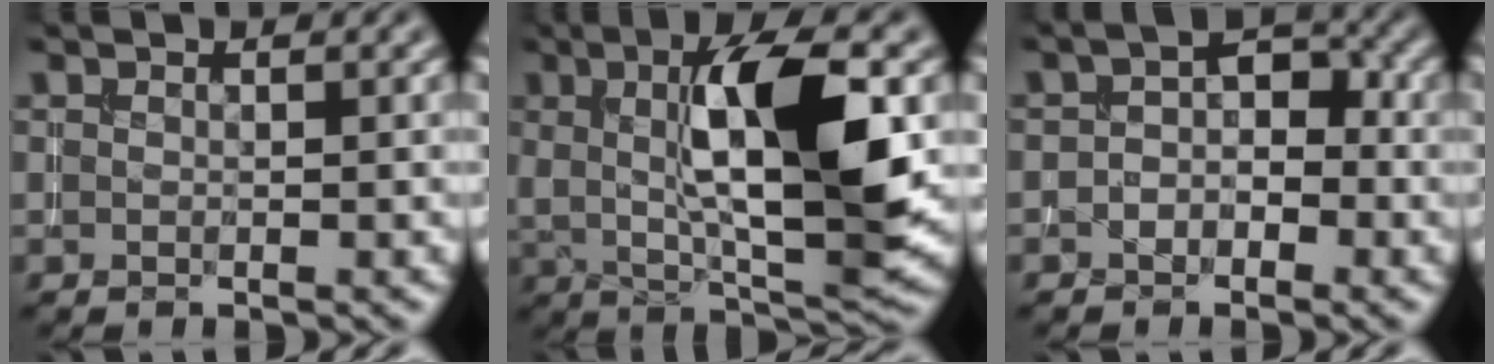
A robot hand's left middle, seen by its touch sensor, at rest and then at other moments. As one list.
[{"total": 10.6, "force": [1.6, 3.2, 10.0], "torque": [-0.149, 0.005, 0.026]}, {"total": 2.5, "force": [-0.6, 1.7, 1.7], "torque": [-0.016, 0.013, -0.020]}]